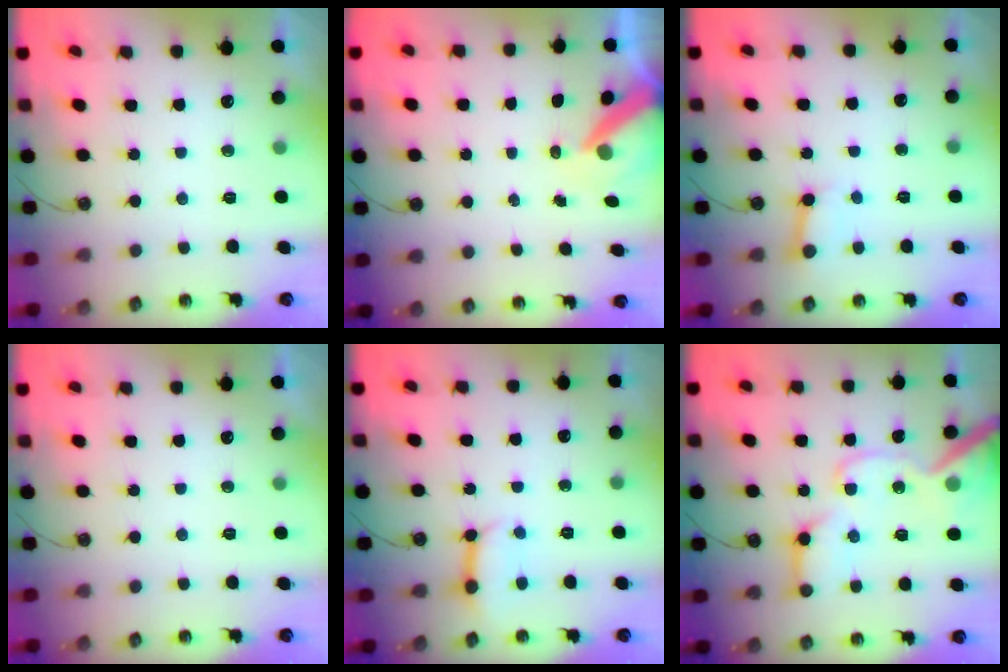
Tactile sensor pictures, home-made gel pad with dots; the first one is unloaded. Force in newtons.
{"total": 8.5, "press": 8.4, "slide": 0.8}
{"total": 3.1, "press": 3.1, "slide": 0.1}
{"total": 0.0}
{"total": 7.5, "press": 7.5, "slide": 0.9}
{"total": 19.2, "press": 19.0, "slide": 2.3}